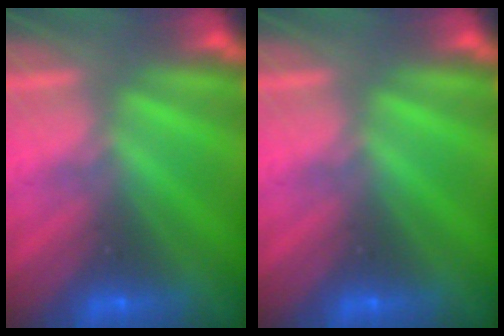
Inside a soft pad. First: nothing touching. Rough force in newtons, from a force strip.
{"total": 0.0}